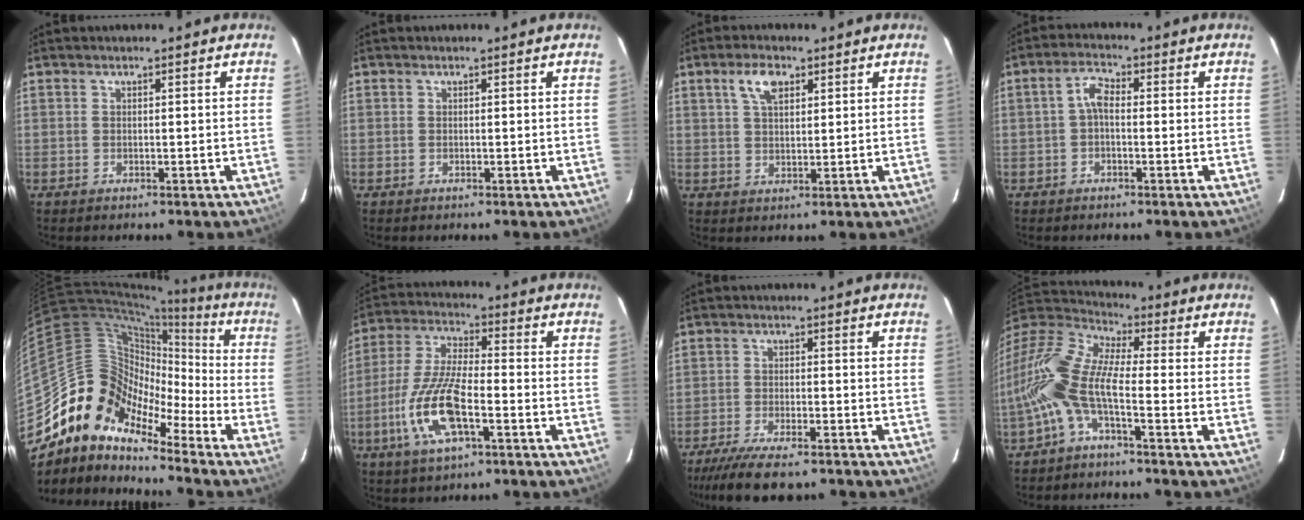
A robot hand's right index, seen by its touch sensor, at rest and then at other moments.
{"total": 0.0}
{"total": 5.1, "force": [2.6, 2.5, 3.7], "torque": [-0.067, 0.010, 0.048]}
{"total": 3.1, "force": [-0.4, 1.6, 2.6], "torque": [-0.053, 0.012, -0.009]}
{"total": 12.7, "force": [-9.3, 7.6, 4.1], "torque": [-0.068, 0.033, -0.204]}
{"total": 13.9, "force": [-5.3, 4.2, 12.1], "torque": [-0.263, -0.008, -0.104]}
{"total": 11.9, "force": [-9.9, 2.8, 6.1], "torque": [-0.141, -0.030, -0.165]}
{"total": 14.8, "force": [-4.7, 4.8, 13.1], "torque": [-0.267, -0.003, -0.105]}